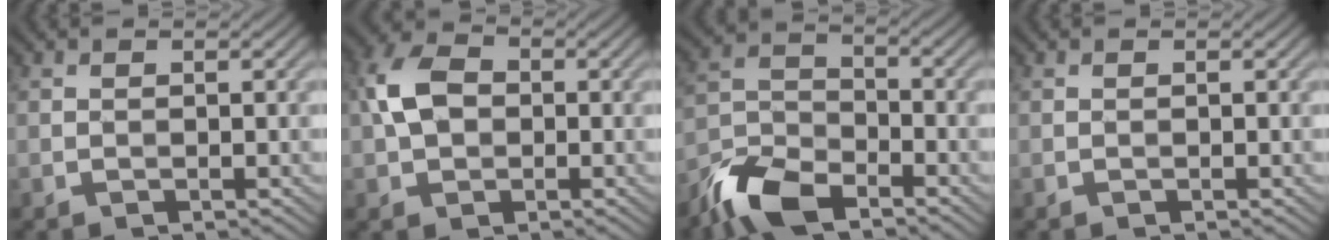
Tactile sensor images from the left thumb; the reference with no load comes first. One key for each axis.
{"total": 5.6, "fx": 0.2, "fy": 4.2, "fz": 3.8, "tx": -0.084, "ty": 0.011, "tz": -0.005}
{"total": 8.9, "fx": -6.9, "fy": 3.5, "fz": 4.4, "tx": -0.090, "ty": -0.007, "tz": -0.153}
{"total": 0.0}